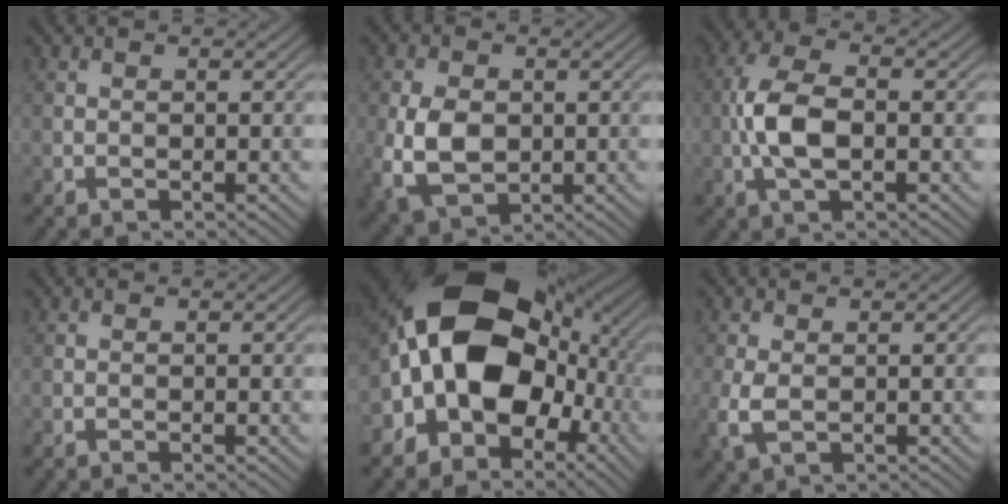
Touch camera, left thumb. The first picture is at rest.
{"total": 7.7, "force": [-0.7, 5.4, 5.5], "torque": [-0.134, -0.010, -0.013]}
{"total": 7.2, "force": [-1.1, 3.3, 6.3], "torque": [-0.147, 0.007, -0.027]}
{"total": 0.0}
{"total": 17.7, "force": [-1.0, 12.9, 12.1], "torque": [-0.201, 0.010, -0.030]}
{"total": 3.8, "force": [-0.6, 2.2, 3.1], "torque": [-0.094, -0.009, -0.012]}